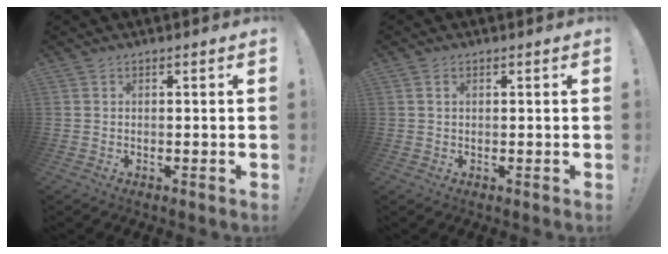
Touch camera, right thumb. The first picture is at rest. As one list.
[{"total": 1.1, "force": [0.4, 0.7, 0.7], "torque": [-0.011, 0.001, 0.007]}]